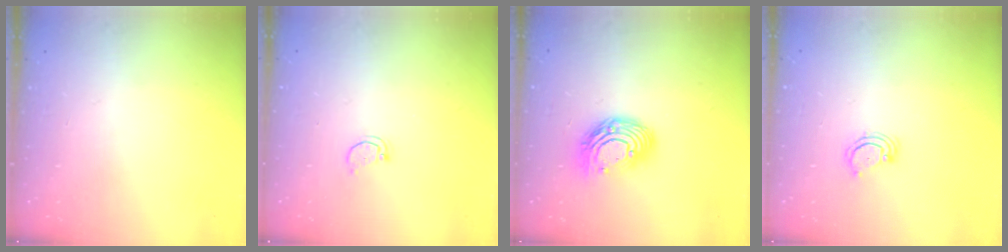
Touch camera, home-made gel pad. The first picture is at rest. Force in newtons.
{"total": 1.8, "press": 1.8, "slide": 0.1}
{"total": 12.7, "press": 12.7, "slide": 1.2}
{"total": 3.3, "press": 3.3, "slide": 0.4}